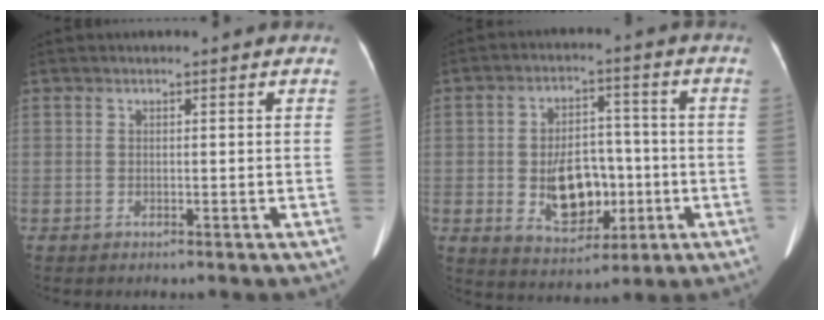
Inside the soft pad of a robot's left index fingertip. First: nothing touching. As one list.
[{"total": 10.4, "force": [-1.9, 6.5, 7.9], "torque": [-0.140, 0.010, -0.020]}]